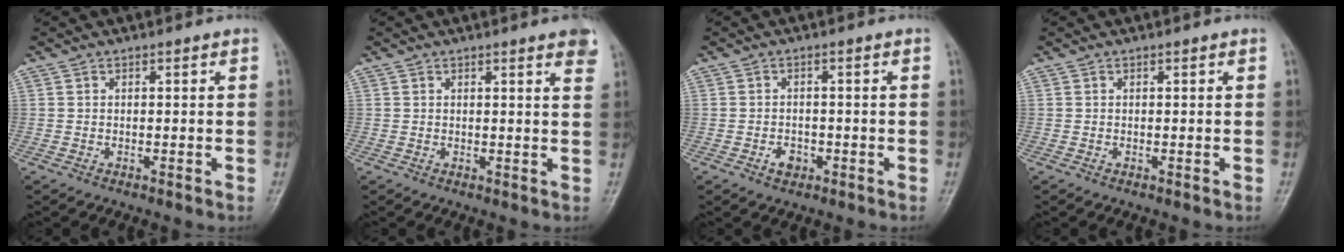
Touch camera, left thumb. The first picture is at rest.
{"total": 4.0, "force": [2.7, 0.4, 2.9], "torque": [-0.027, -0.007, 0.026]}
{"total": 2.3, "force": [-1.0, 1.7, 1.2], "torque": [-0.013, 0.006, -0.014]}
{"total": 0.0}